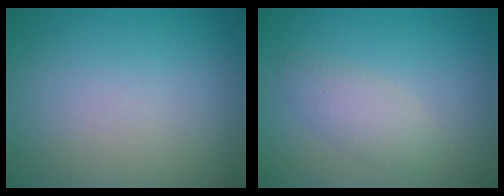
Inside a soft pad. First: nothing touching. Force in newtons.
{"total": 2.3, "press": 2.3, "slide": 0.1}